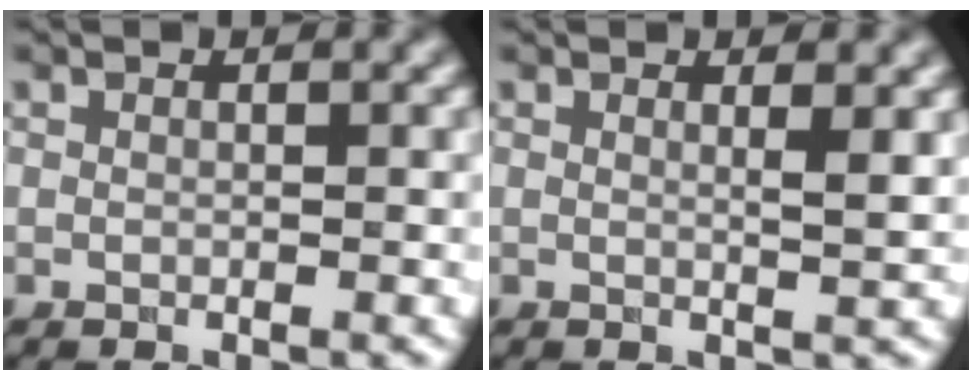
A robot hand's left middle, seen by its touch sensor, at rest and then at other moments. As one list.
[{"total": 2.0, "force": [0.7, 0.6, 1.8], "torque": [-0.016, 0.004, 0.008]}]